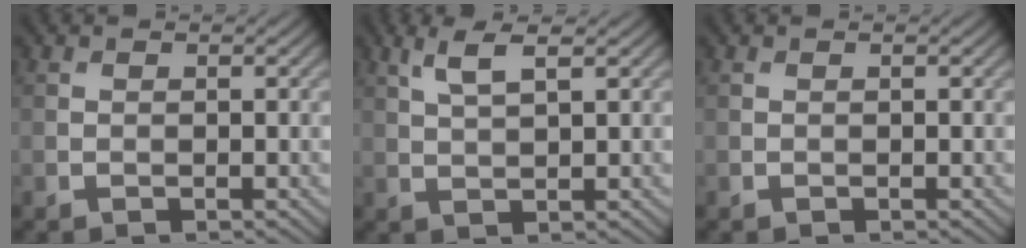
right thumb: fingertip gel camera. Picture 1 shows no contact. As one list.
[{"total": 3.8, "force": [2.1, 0.8, 3.0], "torque": [-0.074, 0.006, 0.046]}, {"total": 0.0}]